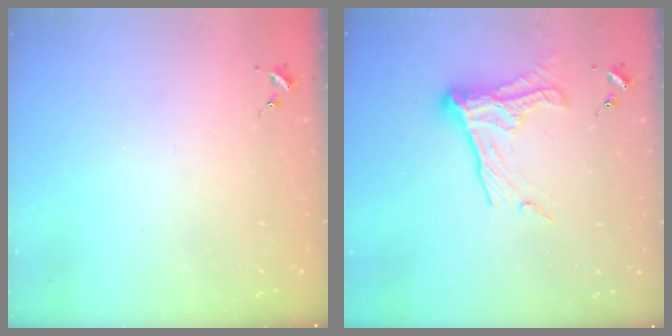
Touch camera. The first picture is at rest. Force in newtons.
{"total": 13.4, "press": 13.3, "slide": 0.9}